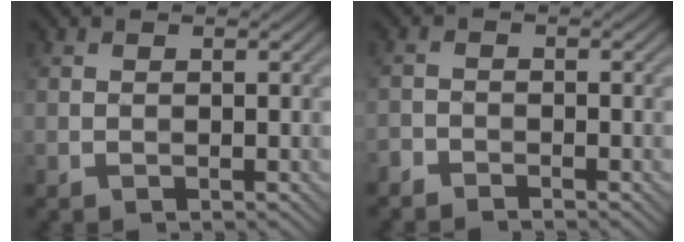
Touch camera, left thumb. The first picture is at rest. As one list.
[{"total": 1.8, "force": [-1.7, 0.3, 0.3], "torque": [-0.008, -0.005, -0.040]}]